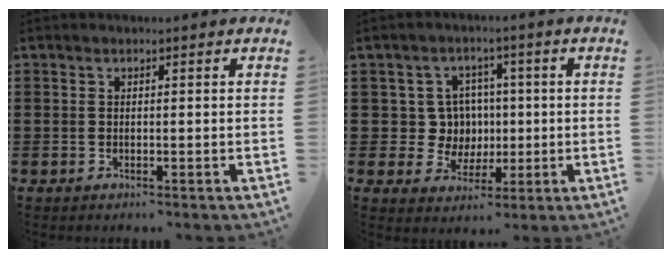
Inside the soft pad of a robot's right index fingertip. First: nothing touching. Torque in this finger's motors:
{"motor_torque": [0.59, 0.08, 0.05, 0.02]}